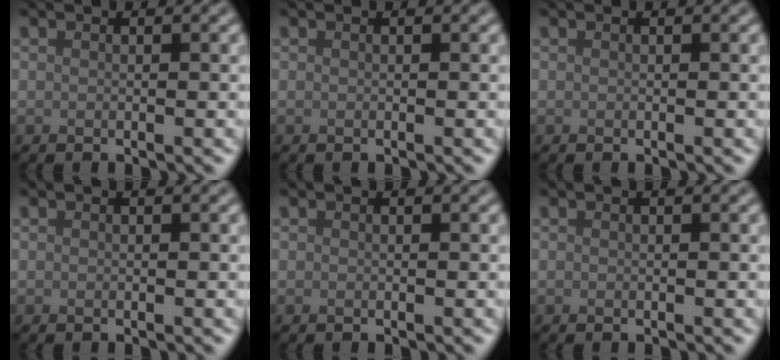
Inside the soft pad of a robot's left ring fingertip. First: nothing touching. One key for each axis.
{"total": 0.0}
{"total": 0.0}
{"total": 0.0}
{"total": 0.0}
{"total": 0.0}